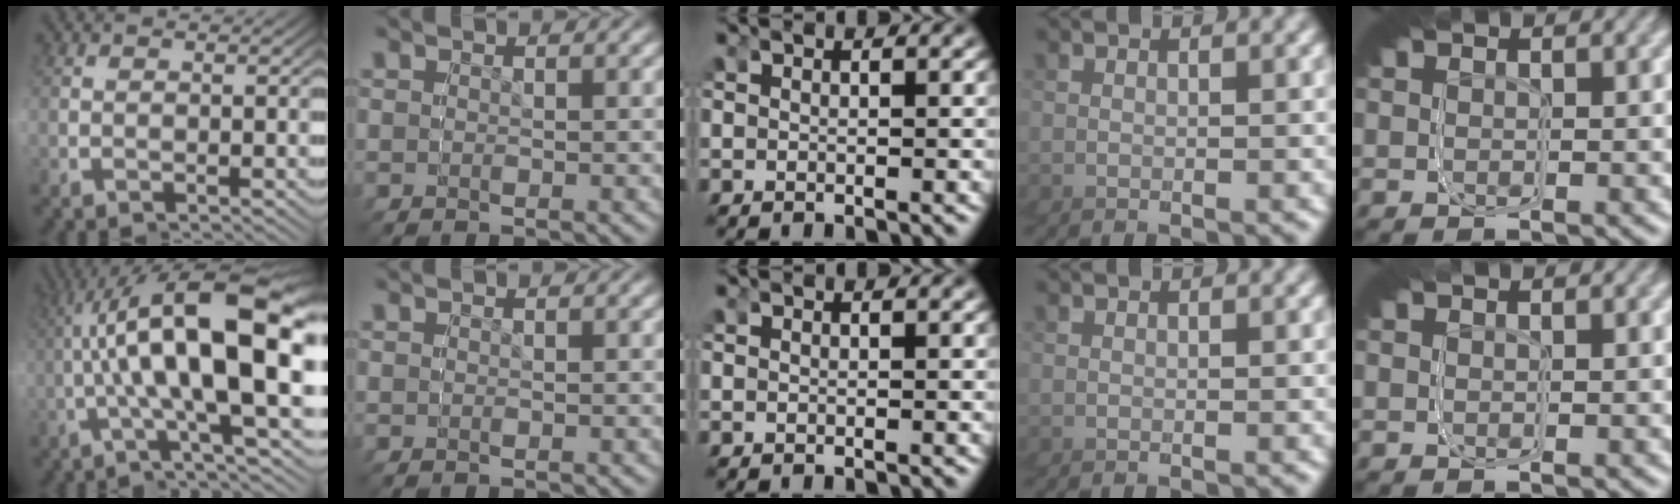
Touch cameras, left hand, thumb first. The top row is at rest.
{"thumb": {"total": 16.0, "force": [0.7, 3.9, 15.5], "torque": [-0.235, 0.029, -0.004]}, "little": {"total": 0.6, "force": [-0.1, -0.4, -0.5], "torque": [0.007, 0.000, 0.001]}}